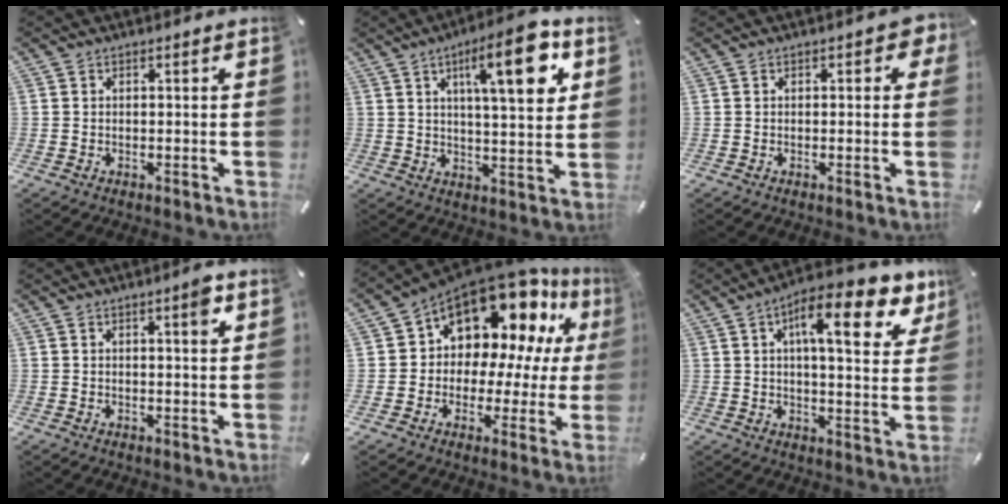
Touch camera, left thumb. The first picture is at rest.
{"total": 16.2, "force": [6.6, 4.9, 14.0], "torque": [-0.200, -0.016, 0.095]}
{"total": 2.6, "force": [0.4, 1.4, 2.1], "torque": [-0.026, 0.001, 0.002]}
{"total": 3.6, "force": [1.7, 0.7, 3.2], "torque": [-0.049, -0.002, 0.023]}
{"total": 14.4, "force": [10.2, 8.0, 6.3], "torque": [-0.106, -0.095, 0.182]}
{"total": 16.6, "force": [8.4, 5.5, 13.2], "torque": [-0.195, -0.036, 0.128]}